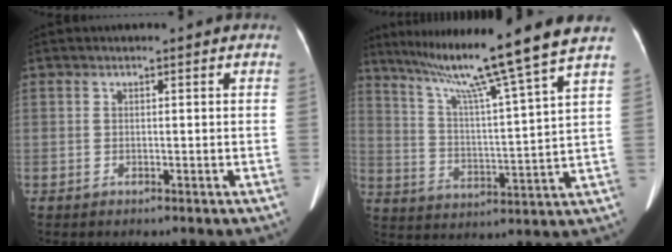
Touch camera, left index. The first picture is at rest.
{"total": 16.3, "force": [12.9, -3.0, 9.5], "torque": [-0.153, -0.019, 0.197]}